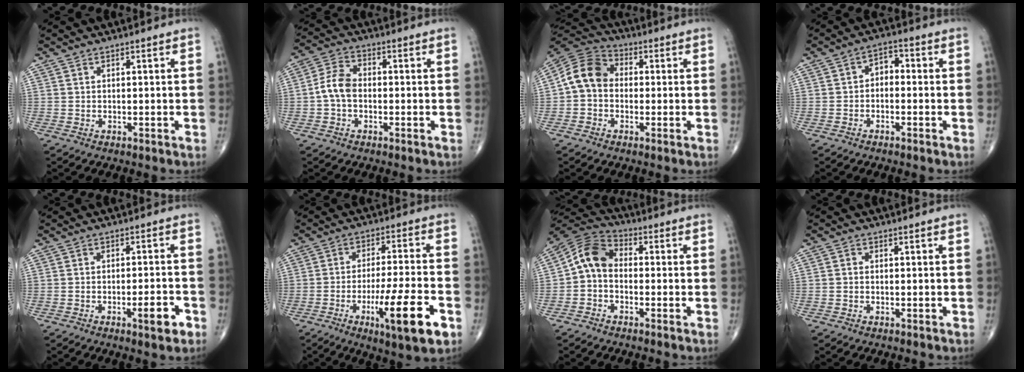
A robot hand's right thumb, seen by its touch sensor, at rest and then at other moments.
{"total": 4.6, "force": [-0.8, 3.1, 3.4], "torque": [-0.067, 0.016, -0.023]}
{"total": 9.2, "force": [-0.3, 7.4, 5.5], "torque": [-0.090, 0.031, -0.022]}
{"total": 3.6, "force": [-0.6, 2.4, 2.6], "torque": [-0.022, 0.022, -0.024]}
{"total": 5.0, "force": [-2.4, 1.3, 4.2], "torque": [-0.057, 0.010, -0.033]}
{"total": 14.3, "force": [-5.9, 2.3, 12.8], "torque": [-0.219, 0.009, -0.089]}
{"total": 7.8, "force": [-0.7, 5.6, 5.4], "torque": [-0.087, 0.027, -0.035]}
{"total": 0.7, "force": [-0.2, 0.6, 0.4], "torque": [-0.003, 0.001, -0.008]}